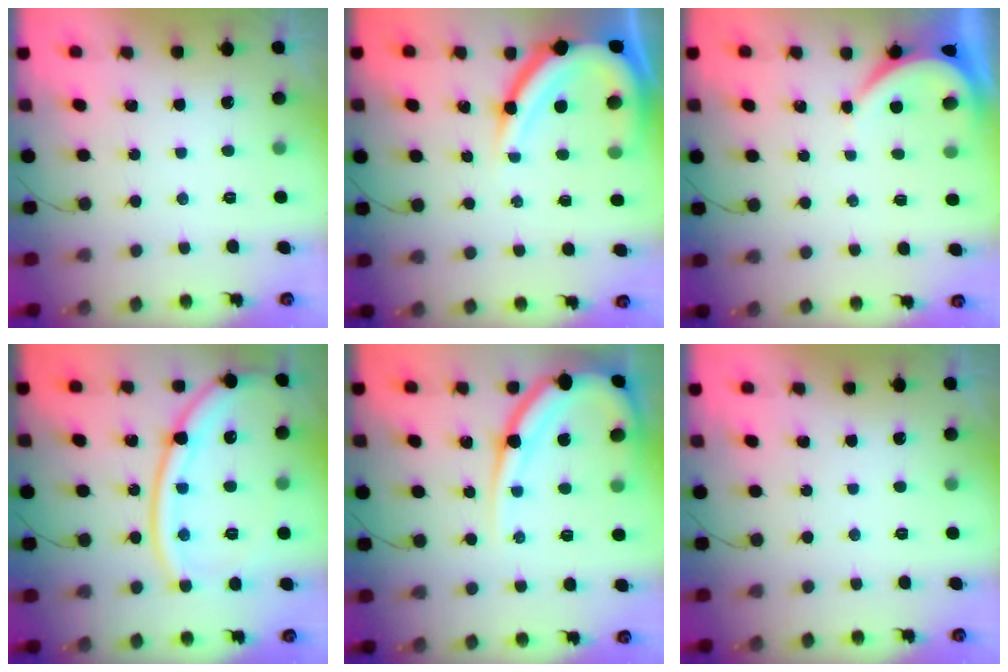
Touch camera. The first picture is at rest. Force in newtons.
{"total": 14.3, "press": 14.3, "slide": 1.3}
{"total": 3.9, "press": 3.9, "slide": 0.6}
{"total": 18.4, "press": 18.3, "slide": 1.9}
{"total": 14.1, "press": 14.0, "slide": 1.4}
{"total": 0.0}